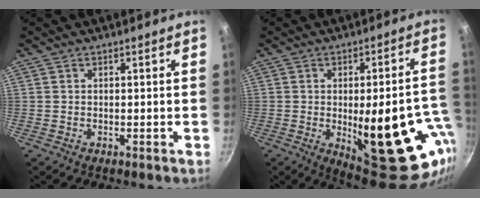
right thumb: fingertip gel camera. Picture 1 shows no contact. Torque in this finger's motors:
{"motor_torque": [2.23, 2.78, 1.86, -0.14, 0.47]}